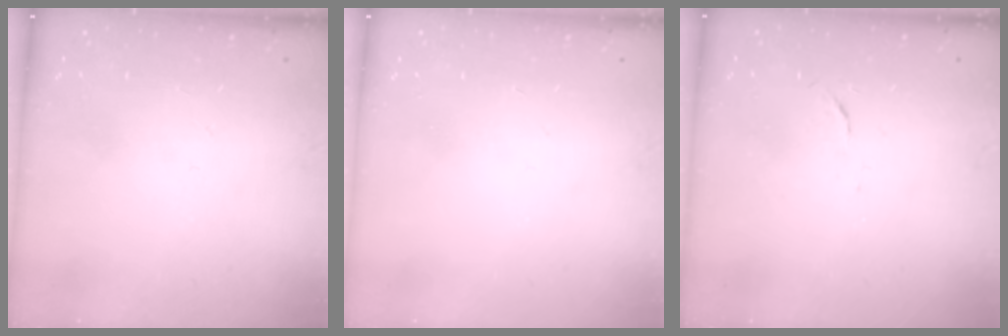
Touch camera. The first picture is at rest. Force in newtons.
{"total": 0.0}
{"total": 3.2, "press": 3.2, "slide": 0.4}